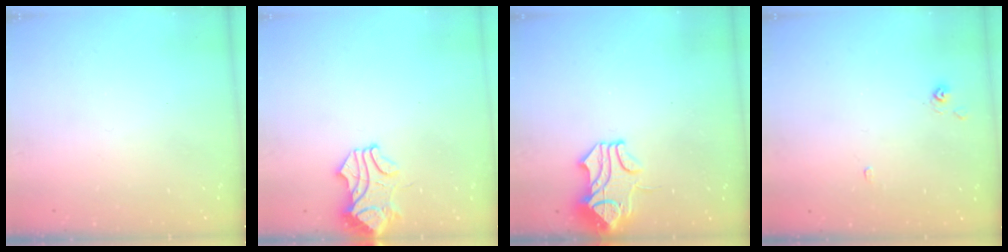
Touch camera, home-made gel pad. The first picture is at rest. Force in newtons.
{"total": 1.7, "press": 1.5, "slide": 0.8}
{"total": 1.6, "press": 0.8, "slide": 1.4}
{"total": 3.7, "press": 3.7, "slide": 0.0}